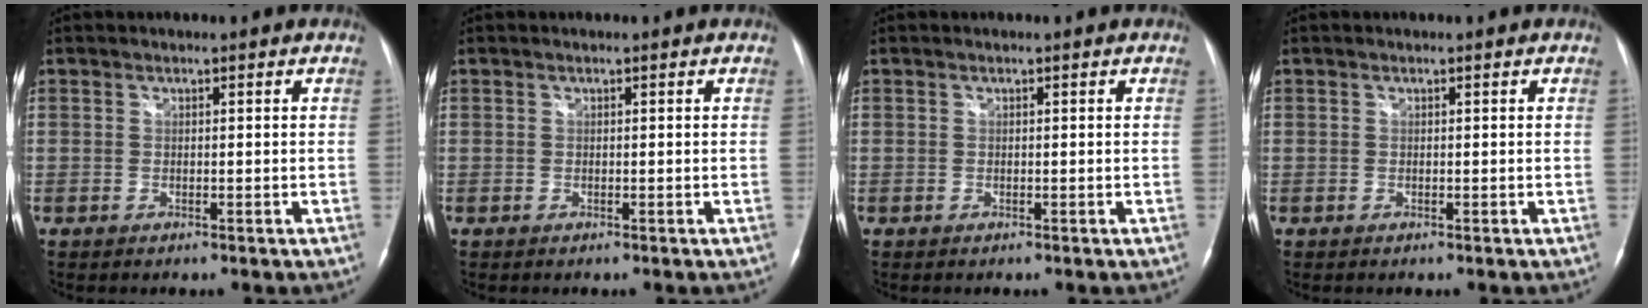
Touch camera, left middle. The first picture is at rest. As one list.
[{"total": 0.0}, {"total": 0.0}, {"total": 0.0}]